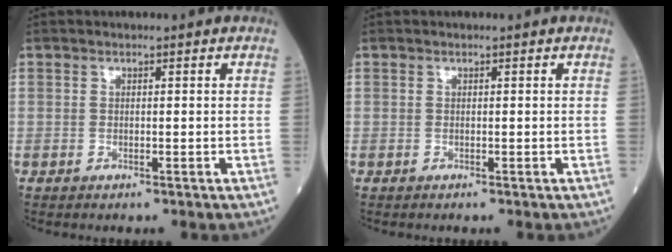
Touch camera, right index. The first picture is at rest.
{"total": 0.0}